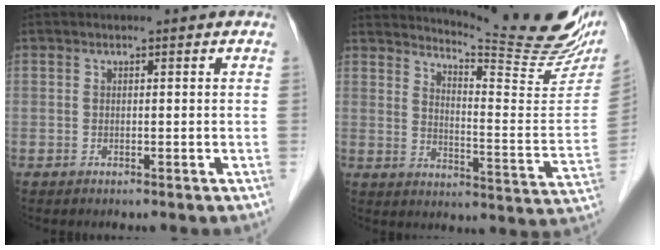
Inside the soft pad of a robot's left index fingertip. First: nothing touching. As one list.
[{"total": 20.9, "force": [18.8, 0.8, 9.1], "torque": [-0.135, -0.098, 0.232]}]